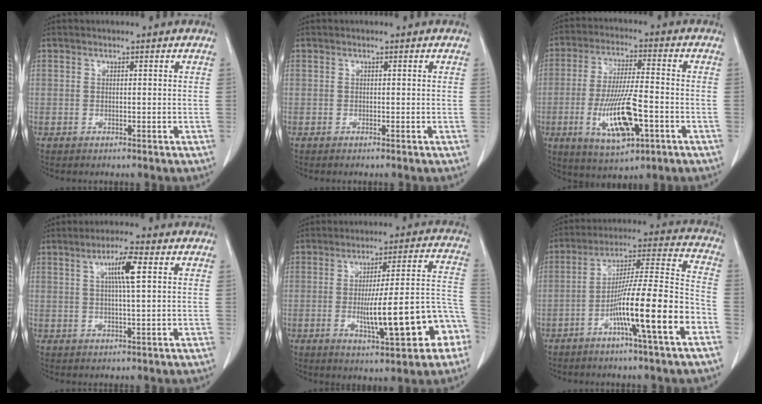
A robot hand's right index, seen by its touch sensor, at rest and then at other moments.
{"total": 0.0}
{"total": 12.6, "force": [-3.9, 2.9, 11.6], "torque": [-0.227, -0.011, -0.061]}
{"total": 5.3, "force": [1.6, 0.0, 5.1], "torque": [-0.089, 0.003, 0.027]}
{"total": 15.6, "force": [-4.9, 2.5, 14.6], "torque": [-0.199, 0.022, -0.062]}
{"total": 15.6, "force": [-6.5, -0.2, 14.1], "torque": [-0.239, 0.004, -0.112]}